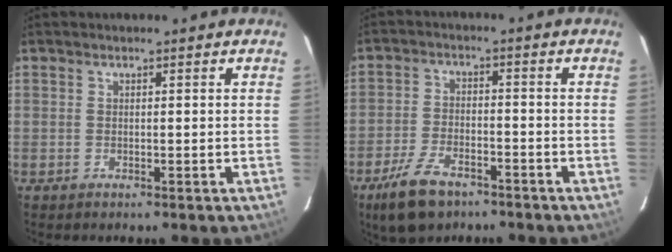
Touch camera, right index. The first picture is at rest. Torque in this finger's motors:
{"motor_torque": [0.66, -0.69, 0.32, 0.10]}